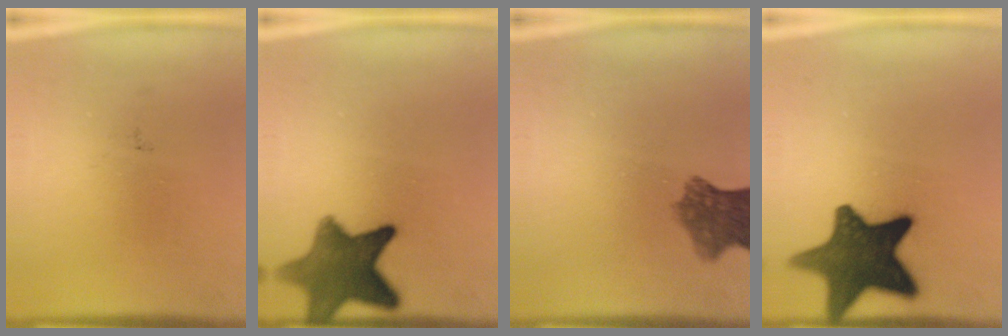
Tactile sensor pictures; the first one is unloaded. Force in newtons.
{"total": 10.7}
{"total": 7.0}
{"total": 15.5}